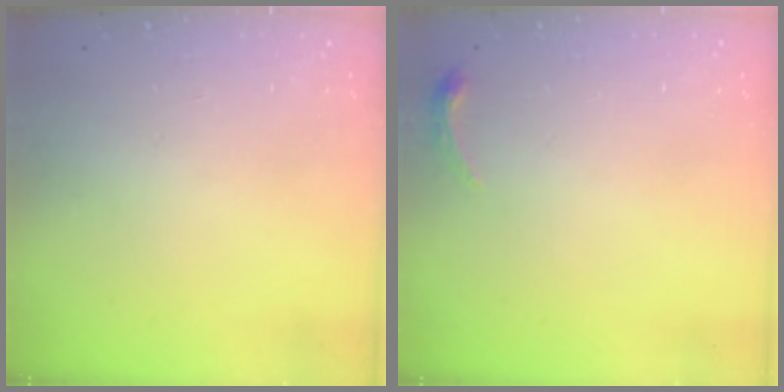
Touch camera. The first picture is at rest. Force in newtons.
{"total": 3.4, "press": 3.3, "slide": 0.6}